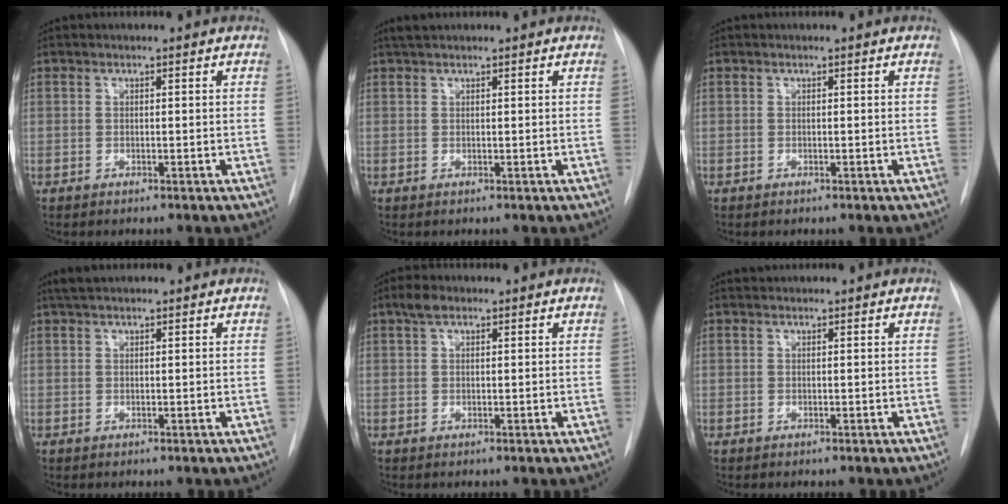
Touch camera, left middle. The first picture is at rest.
{"total": 1.7, "force": [1.5, 0.3, 0.8], "torque": [-0.017, 0.014, 0.027]}
{"total": 0.0}
{"total": 2.3, "force": [1.9, 0.5, 1.1], "torque": [-0.021, 0.017, 0.034]}
{"total": 2.1, "force": [1.3, 0.9, 1.3], "torque": [-0.030, 0.012, 0.025]}
{"total": 0.6, "force": [0.6, 0.1, -0.1], "torque": [-0.006, 0.012, 0.013]}